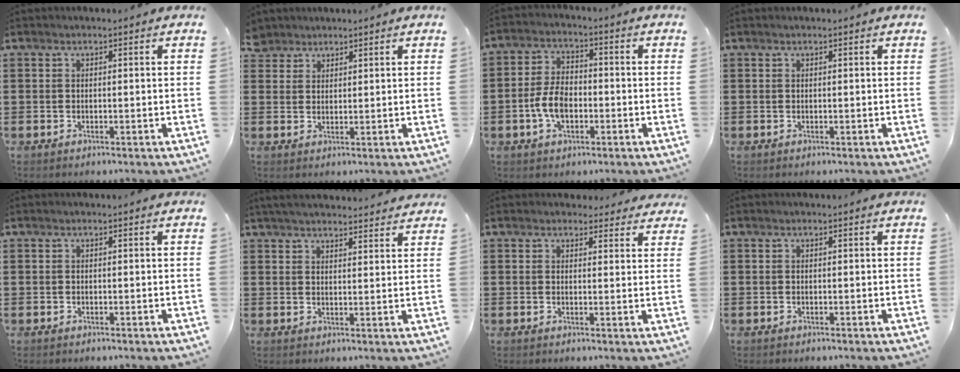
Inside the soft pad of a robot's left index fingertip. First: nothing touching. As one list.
[{"total": 2.9, "force": [2.5, 1.6, 0.0], "torque": [-0.011, 0.007, 0.048]}, {"total": 6.3, "force": [-1.7, 3.5, 4.9], "torque": [-0.120, 0.001, -0.039]}, {"total": 0.0}, {"total": 0.0}, {"total": 3.8, "force": [3.7, 0.2, 0.8], "torque": [-0.027, -0.008, 0.068]}, {"total": 2.4, "force": [2.3, 0.8, 0.2], "torque": [-0.003, -0.005, 0.040]}, {"total": 0.0}]